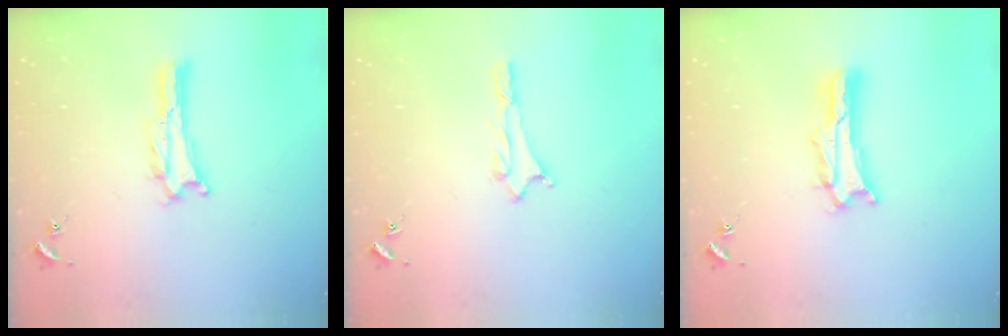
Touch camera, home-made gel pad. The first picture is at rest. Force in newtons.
{"total": 1.0, "press": 1.0, "slide": 0.1}
{"total": 3.6, "press": 3.6, "slide": 0.4}